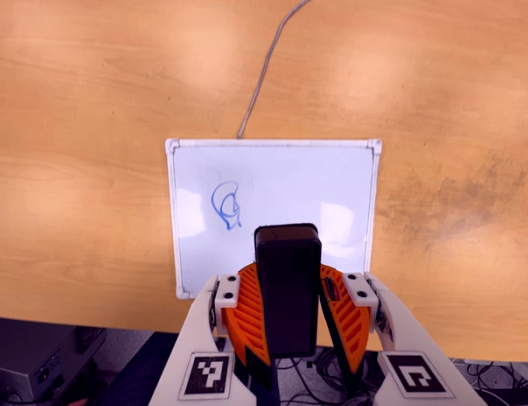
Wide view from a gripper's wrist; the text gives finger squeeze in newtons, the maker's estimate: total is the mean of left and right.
{"total": 8.6, "left": 9.4, "right": 7.7}